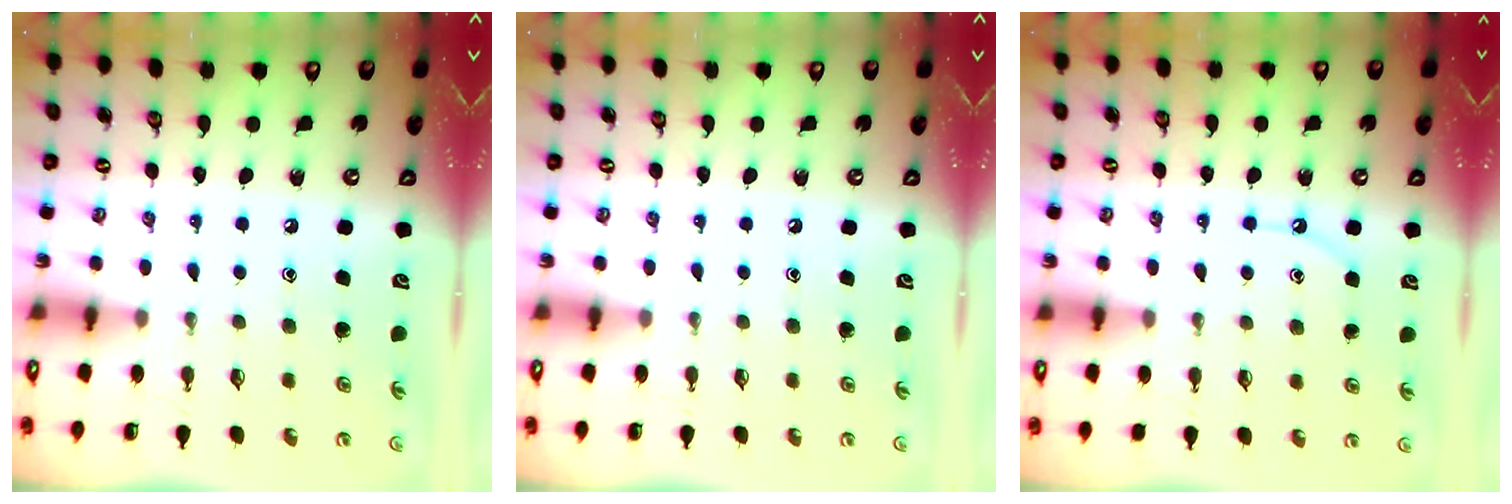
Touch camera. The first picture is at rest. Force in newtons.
{"total": 0.0}
{"total": 5.6, "press": 5.5, "slide": 0.6}